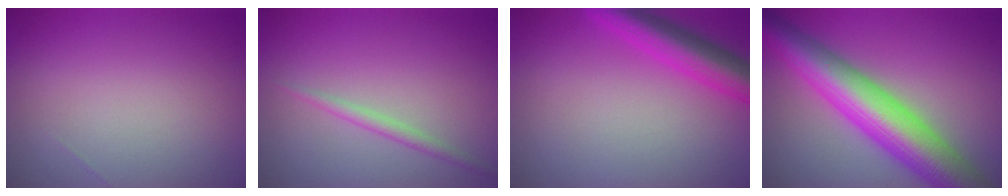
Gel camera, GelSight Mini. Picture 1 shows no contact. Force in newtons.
{"total": 1.3, "press": 1.3, "slide": 0.0}
{"total": 5.3, "press": 5.3, "slide": 0.3}
{"total": 10.3, "press": 10.3, "slide": 0.1}